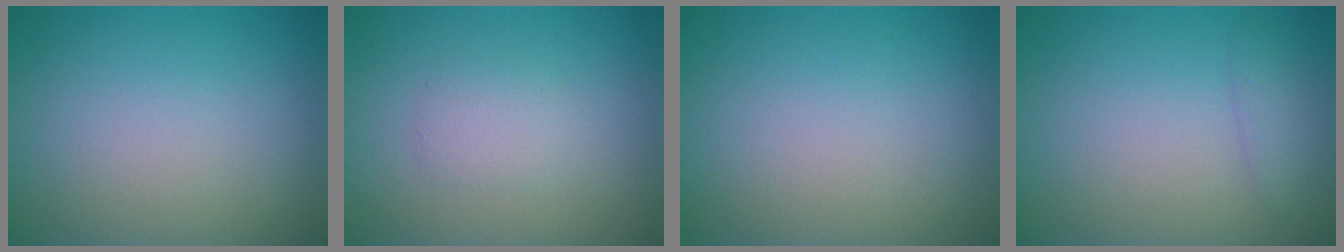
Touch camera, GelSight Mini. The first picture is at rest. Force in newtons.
{"total": 1.6, "press": 1.6, "slide": 0.0}
{"total": 0.0}
{"total": 1.3, "press": 1.3, "slide": 0.0}